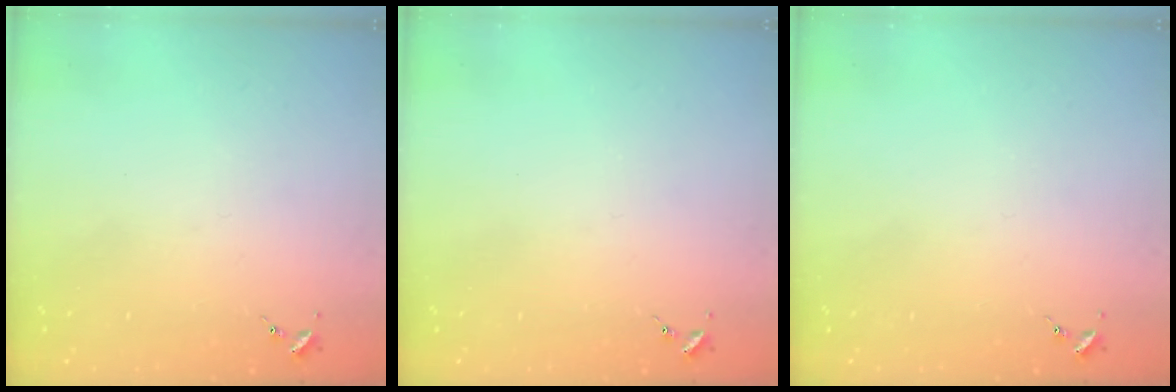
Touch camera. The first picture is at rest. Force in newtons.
{"total": 0.0}
{"total": 0.0}